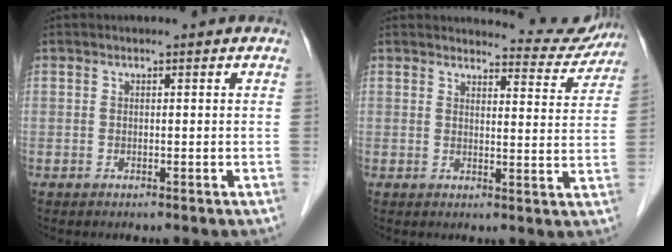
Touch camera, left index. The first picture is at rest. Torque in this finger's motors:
{"motor_torque": [0.40, -0.67, 0.02, 0.00]}